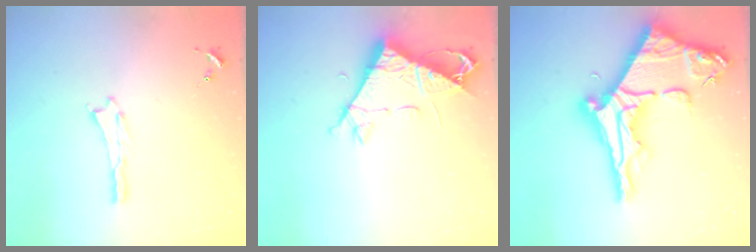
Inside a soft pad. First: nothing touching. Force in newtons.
{"total": 8.2, "press": 8.1, "slide": 1.2}
{"total": 13.4, "press": 13.4, "slide": 1.3}